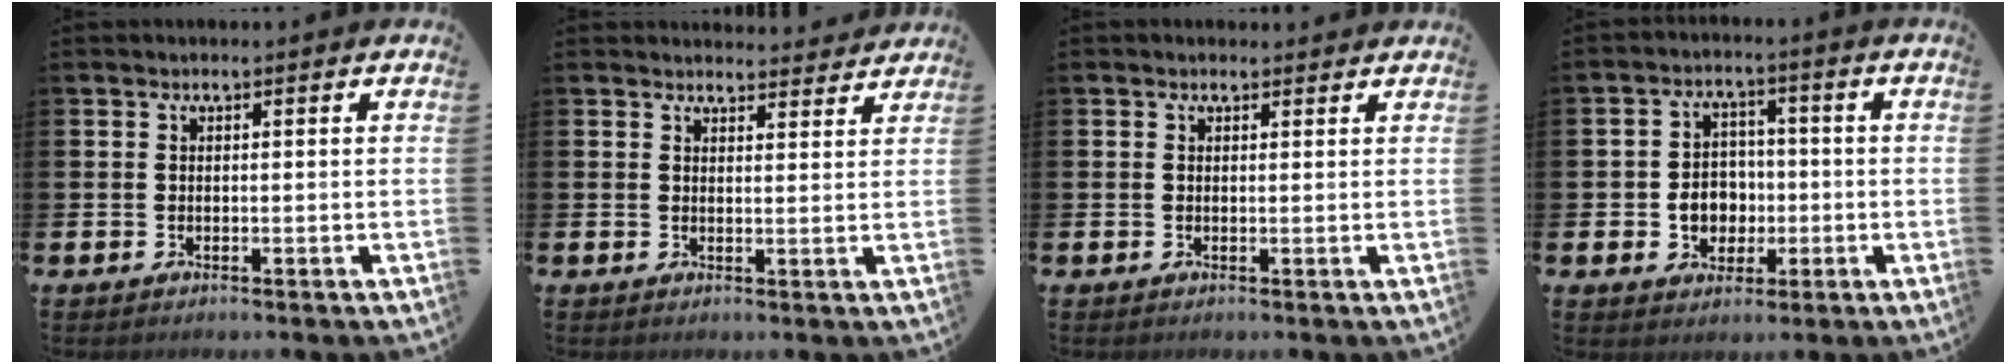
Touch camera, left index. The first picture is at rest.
{"total": 2.8, "force": [2.7, 0.4, -0.1], "torque": [0.005, -0.020, 0.047]}
{"total": 0.6, "force": [0.5, 0.4, 0.1], "torque": [0.009, 0.000, 0.006]}
{"total": 5.0, "force": [-0.7, 4.5, 2.1], "torque": [-0.031, 0.005, -0.021]}